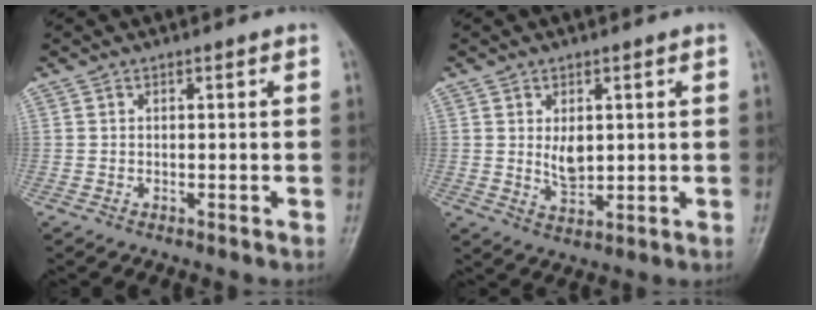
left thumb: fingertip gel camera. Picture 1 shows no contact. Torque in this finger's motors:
{"motor_torque": [0.15, 0.16, 0.07, -0.01, 0.10]}